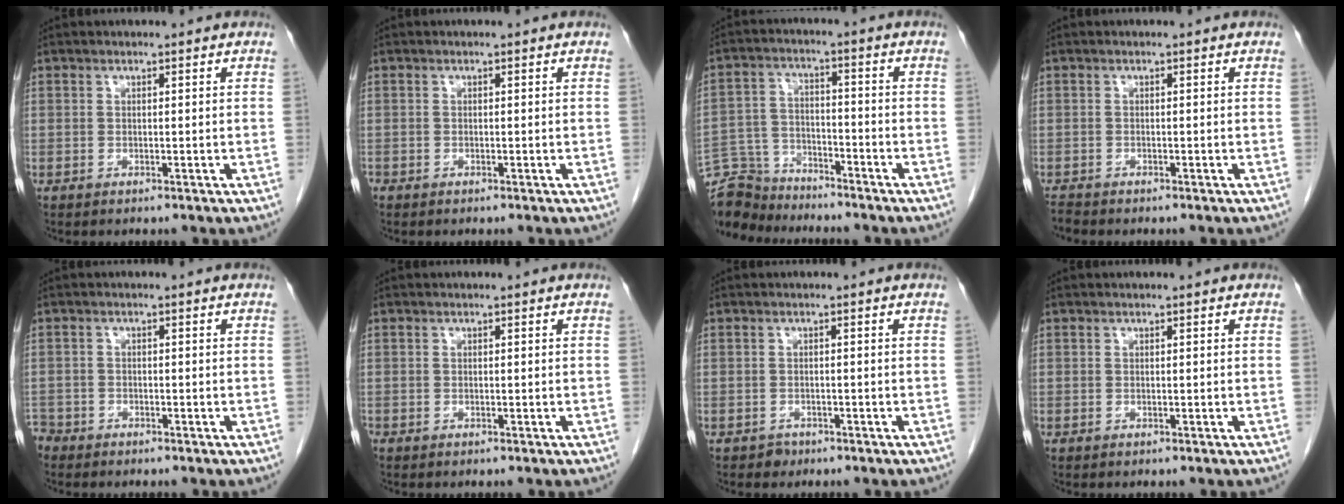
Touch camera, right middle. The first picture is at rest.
{"total": 0.0}
{"total": 10.6, "force": [-10.1, 3.0, 0.3], "torque": [-0.014, 0.019, -0.188]}
{"total": 1.0, "force": [-1.0, 0.0, 0.0], "torque": [-0.008, -0.006, -0.021]}
{"total": 2.8, "force": [-2.5, 1.2, 0.0], "torque": [-0.005, 0.000, -0.049]}
{"total": 0.0}
{"total": 1.0, "force": [-0.7, 0.7, -0.1], "torque": [0.006, 0.003, -0.010]}
{"total": 0.0}